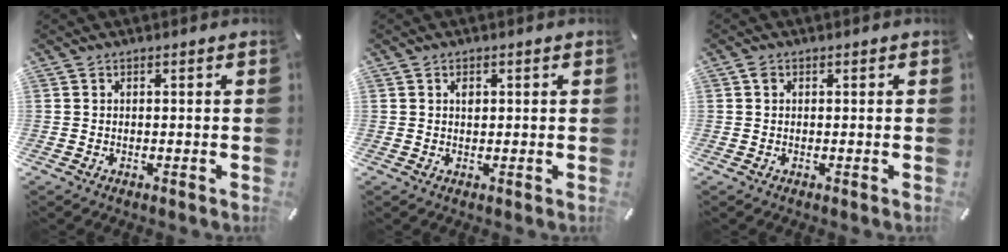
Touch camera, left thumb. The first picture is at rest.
{"total": 1.4, "force": [0.5, 1.0, 0.9], "torque": [-0.011, 0.002, 0.006]}
{"total": 1.1, "force": [0.2, 1.0, 0.6], "torque": [-0.012, 0.006, 0.003]}